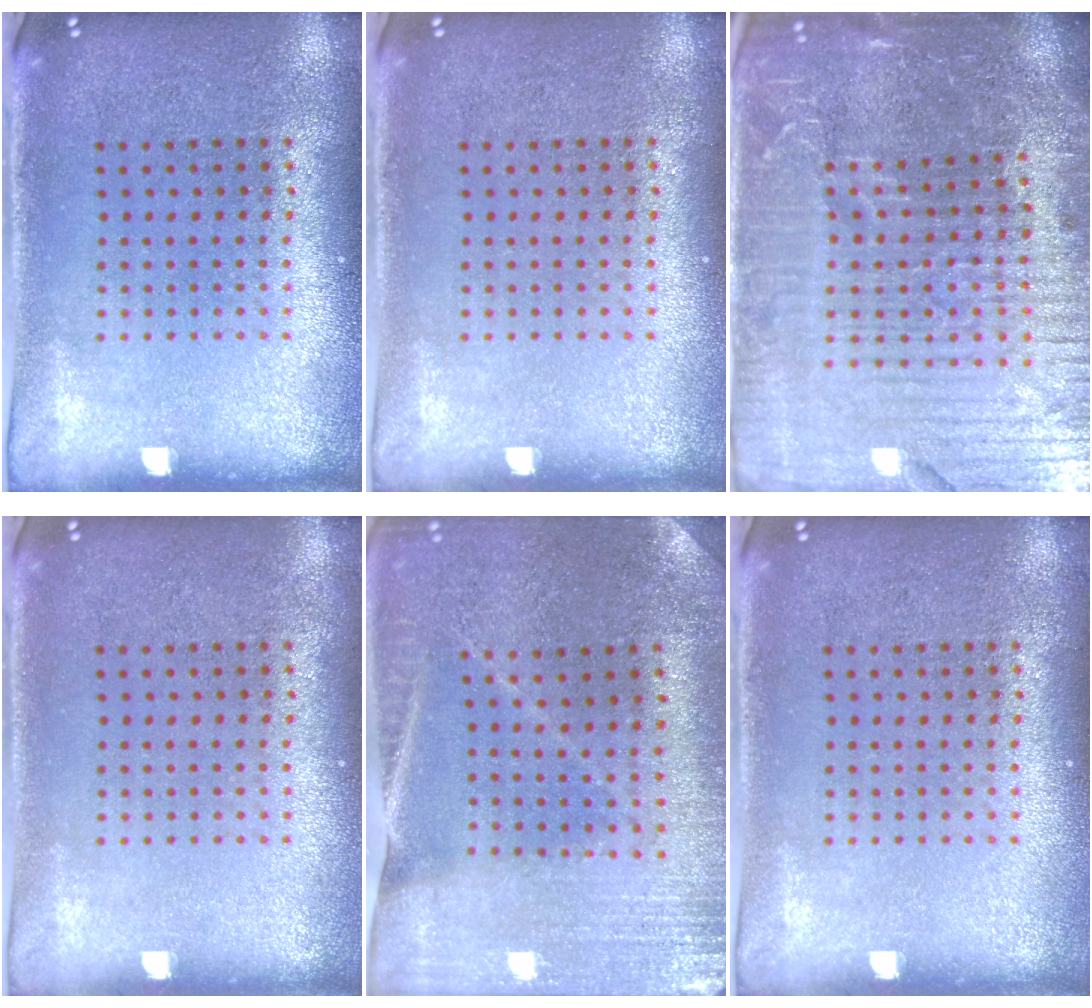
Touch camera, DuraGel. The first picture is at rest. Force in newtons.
{"total": 0.0}
{"total": 6.4, "press": 5.6, "slide": 3.0}
{"total": 0.0}
{"total": 0.9, "press": 0.9, "slide": 0.1}
{"total": 0.0}